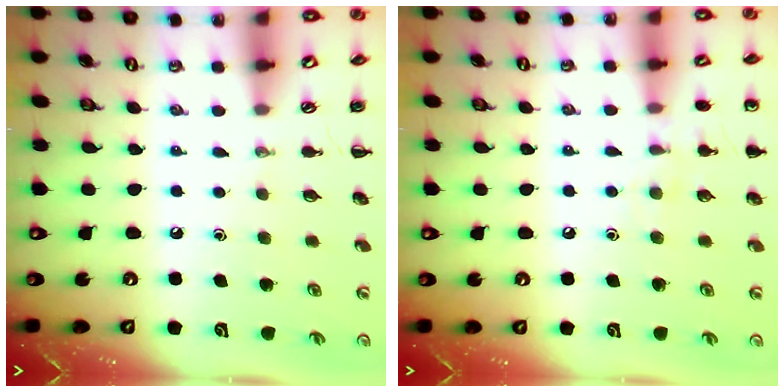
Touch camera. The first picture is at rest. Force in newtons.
{"total": 7.0, "press": 6.7, "slide": 2.0}